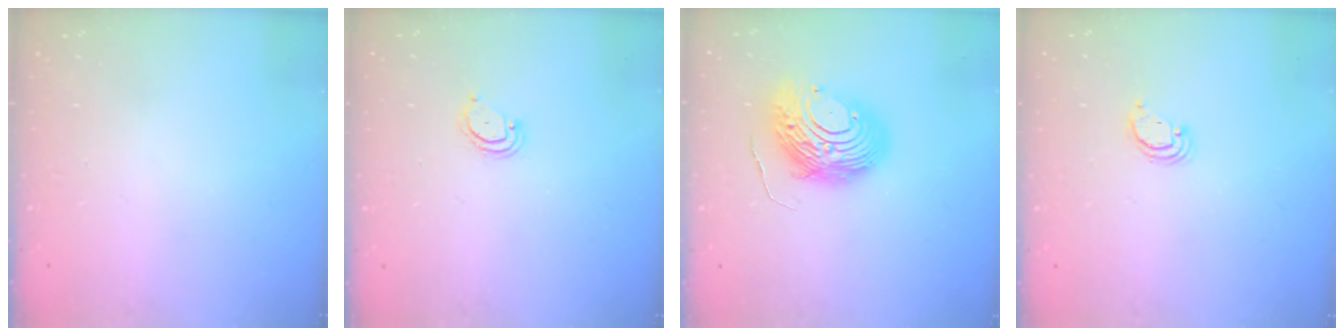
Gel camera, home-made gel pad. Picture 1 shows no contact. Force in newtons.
{"total": 2.5, "press": 2.5, "slide": 0.2}
{"total": 12.2, "press": 12.2, "slide": 1.2}
{"total": 2.4, "press": 2.4, "slide": 0.2}